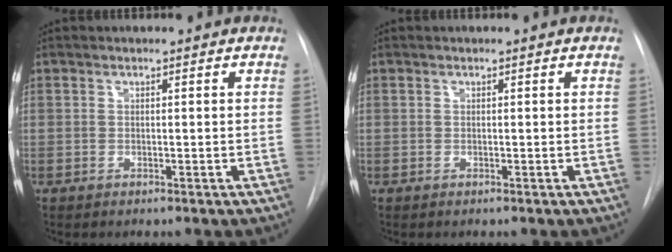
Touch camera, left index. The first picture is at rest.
{"total": 0.0}